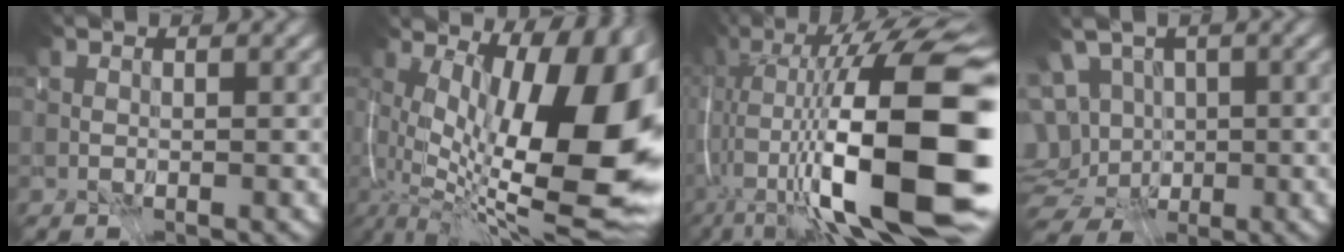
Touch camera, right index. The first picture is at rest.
{"total": 15.5, "force": [0.2, 4.2, 14.9], "torque": [-0.165, -0.017, 0.013]}
{"total": 16.0, "force": [-6.0, 0.8, 14.8], "torque": [-0.201, 0.020, -0.100]}
{"total": 9.4, "force": [-2.0, 6.6, 6.4], "torque": [-0.105, -0.005, -0.039]}